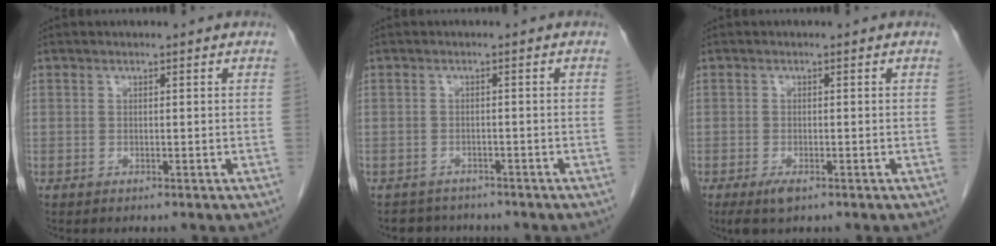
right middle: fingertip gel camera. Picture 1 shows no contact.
{"total": 3.5, "force": [-3.1, 1.5, -0.3], "torque": [0.000, 0.001, -0.046]}
{"total": 2.7, "force": [-1.6, 0.8, 2.0], "torque": [-0.043, -0.005, -0.025]}